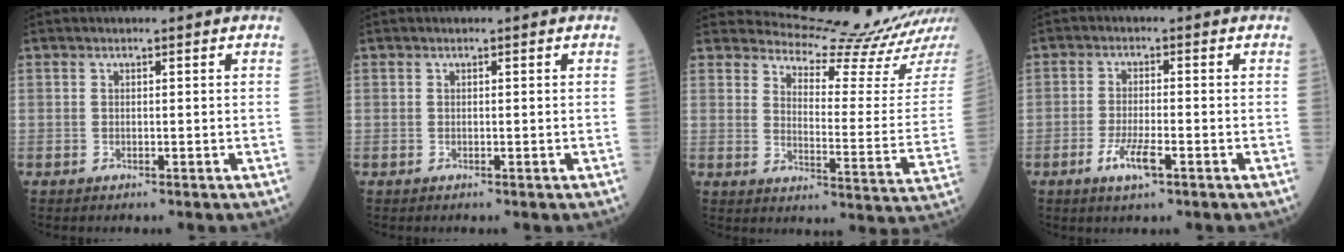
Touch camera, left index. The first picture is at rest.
{"total": 0.0}
{"total": 14.2, "force": [13.9, -2.5, 1.3], "torque": [-0.025, -0.118, 0.174]}
{"total": 4.4, "force": [-2.2, 0.8, 3.7], "torque": [-0.082, -0.005, -0.041]}